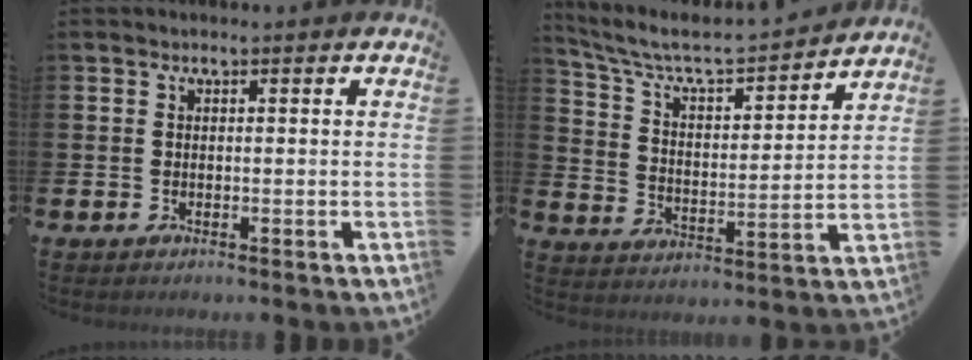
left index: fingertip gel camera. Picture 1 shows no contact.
{"total": 7.3, "force": [6.5, 1.8, 2.8], "torque": [-0.091, -0.045, 0.108]}